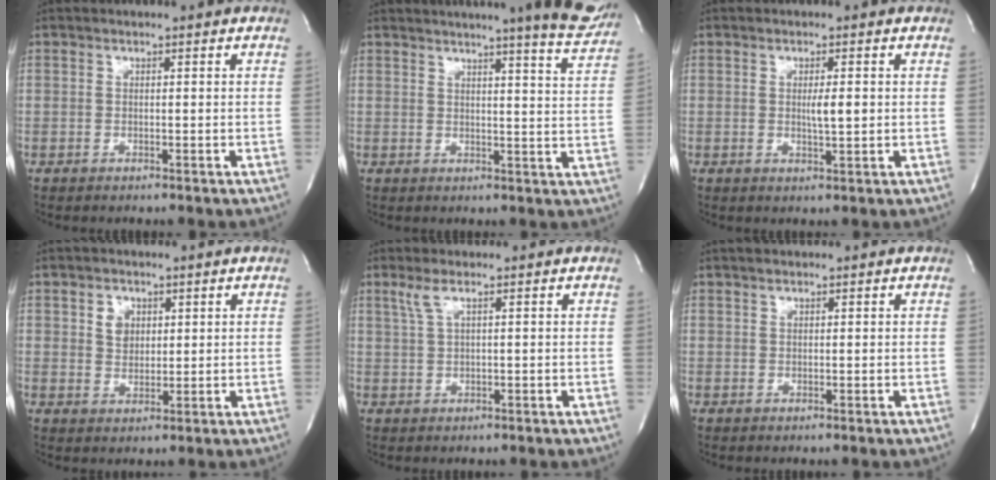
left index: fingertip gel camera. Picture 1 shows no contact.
{"total": 12.1, "force": [10.6, 0.1, 6.0], "torque": [-0.072, -0.035, 0.108]}
{"total": 2.8, "force": [0.0, 0.4, 2.7], "torque": [-0.048, -0.007, 0.000]}
{"total": 3.2, "force": [1.2, 2.6, 1.5], "torque": [-0.026, 0.000, 0.024]}
{"total": 2.6, "force": [1.3, 0.3, 2.2], "torque": [-0.060, 0.008, 0.033]}
{"total": 0.9, "force": [0.6, 0.5, 0.5], "torque": [-0.010, 0.000, 0.010]}